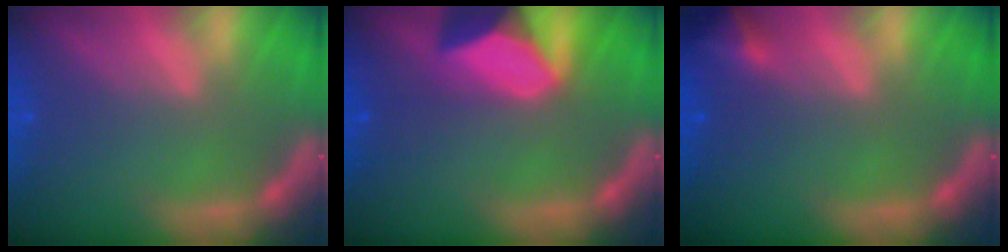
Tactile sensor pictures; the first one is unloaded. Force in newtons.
{"total": 8.4}
{"total": 1.9}